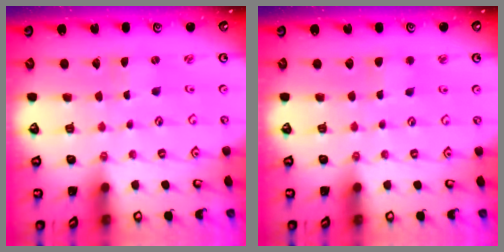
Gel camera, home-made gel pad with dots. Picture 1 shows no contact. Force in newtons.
{"total": 3.4, "press": 3.4, "slide": 0.3}